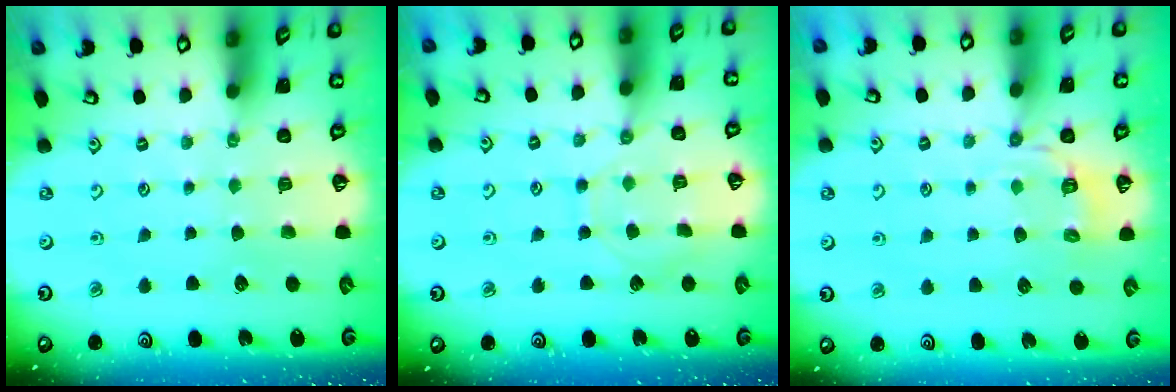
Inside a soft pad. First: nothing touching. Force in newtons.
{"total": 8.4, "press": 8.3, "slide": 1.0}
{"total": 5.1, "press": 4.8, "slide": 1.9}